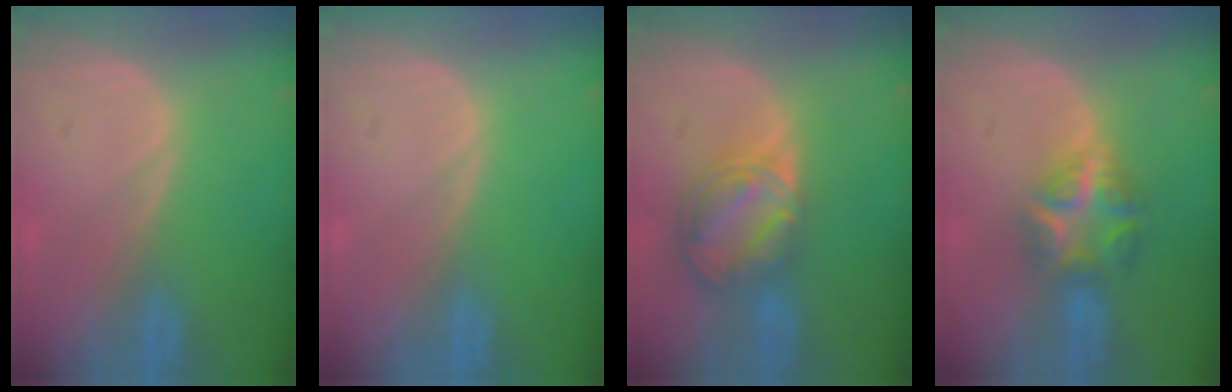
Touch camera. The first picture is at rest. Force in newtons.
{"total": 0.0}
{"total": 8.5, "press": 7.2, "slide": 4.6}
{"total": 5.7, "press": 5.7, "slide": 0.2}